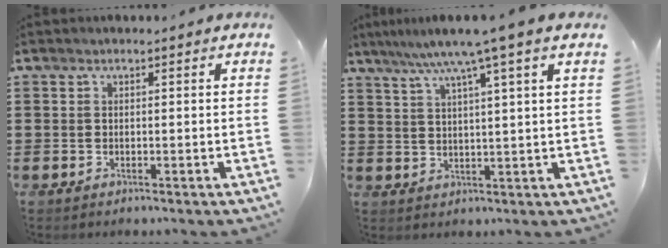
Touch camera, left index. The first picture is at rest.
{"total": 7.1, "force": [4.7, -0.8, 5.2], "torque": [-0.114, -0.014, 0.077]}